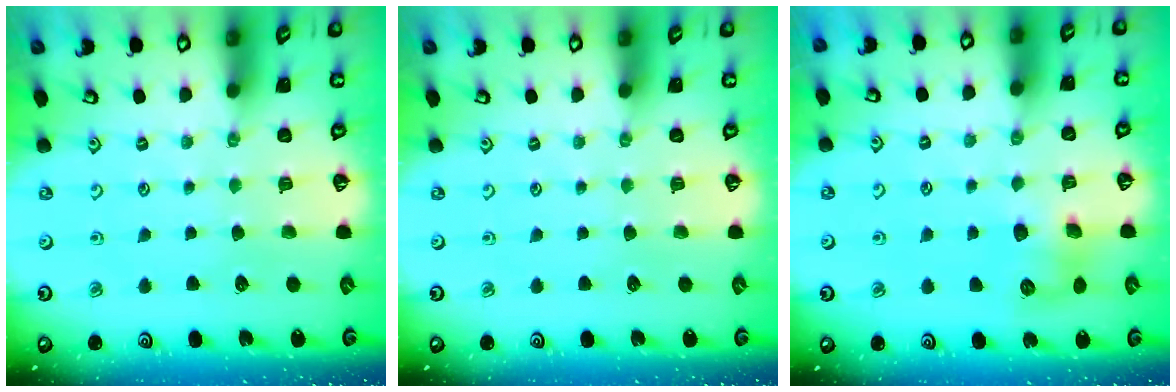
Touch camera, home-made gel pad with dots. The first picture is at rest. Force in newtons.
{"total": 0.0}
{"total": 8.5, "press": 8.5, "slide": 0.8}